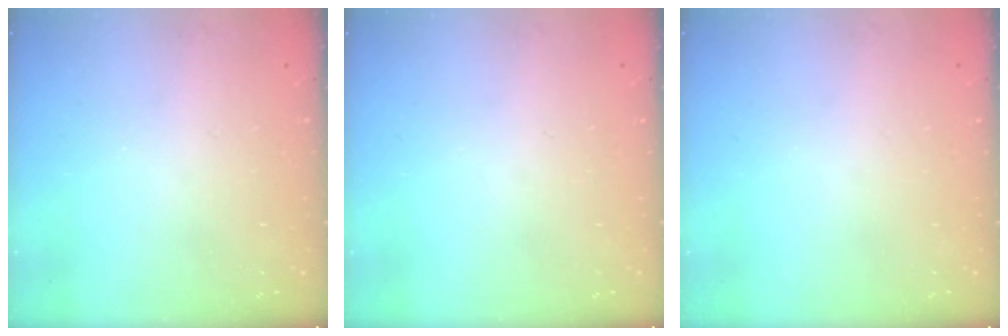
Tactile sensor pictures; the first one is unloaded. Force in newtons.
{"total": 0.0}
{"total": 0.0}